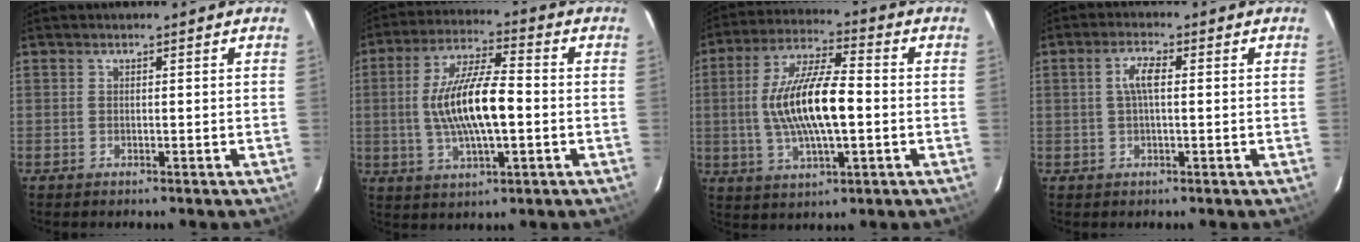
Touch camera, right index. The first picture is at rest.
{"total": 13.5, "force": [-1.1, 3.8, 12.9], "torque": [-0.249, 0.004, -0.017]}
{"total": 14.7, "force": [-0.9, 4.3, 14.0], "torque": [-0.271, 0.006, -0.016]}
{"total": 3.7, "force": [0.4, 1.0, 3.6], "torque": [-0.071, 0.008, 0.009]}